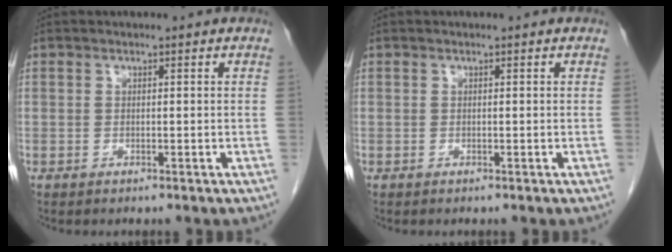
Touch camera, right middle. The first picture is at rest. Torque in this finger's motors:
{"motor_torque": [0.08, 0.21, -0.02, -0.01]}